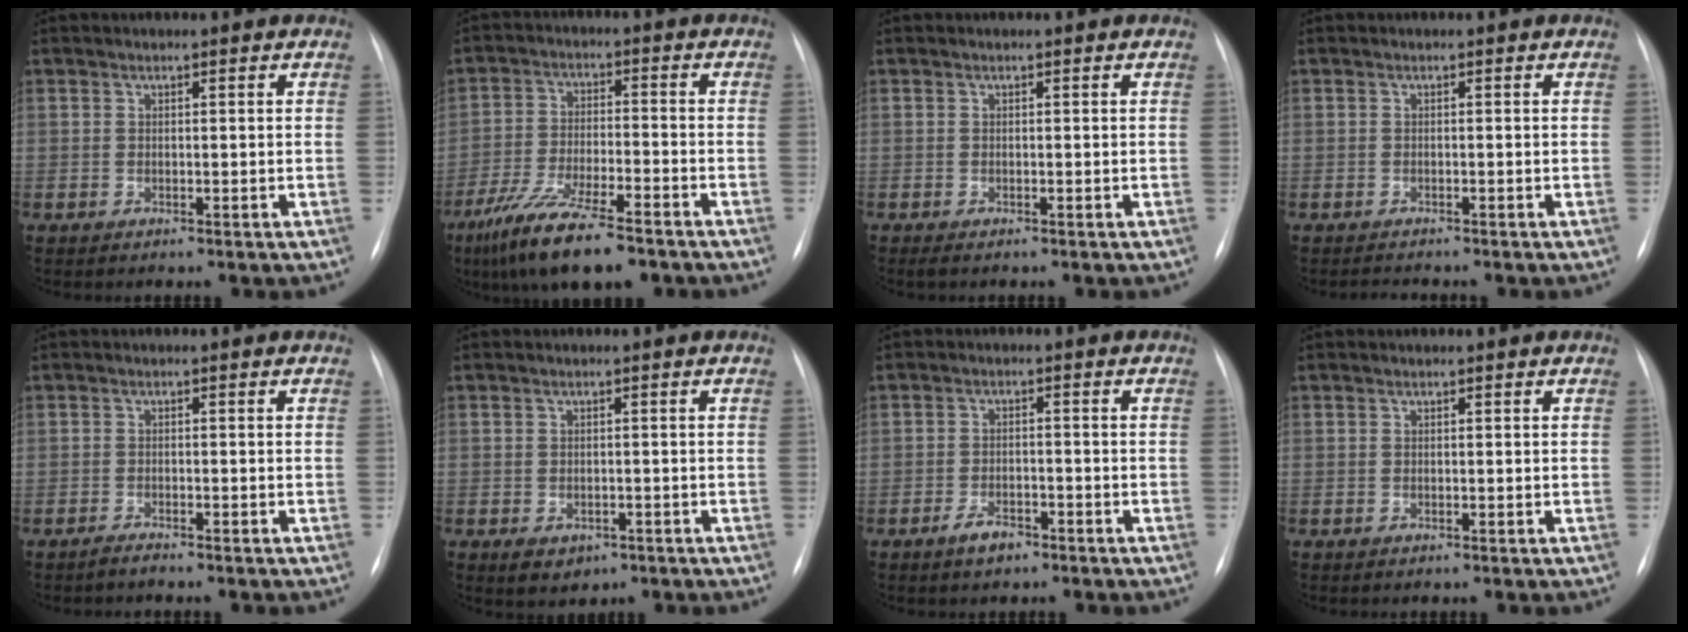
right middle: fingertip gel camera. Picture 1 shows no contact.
{"total": 12.9, "force": [-9.2, 2.5, 8.7], "torque": [-0.163, -0.028, -0.159]}
{"total": 0.0}
{"total": 1.1, "force": [-1.1, 0.0, 0.1], "torque": [-0.004, -0.007, -0.015]}
{"total": 1.1, "force": [-1.0, -0.1, 0.3], "torque": [-0.010, -0.002, -0.019]}
{"total": 3.4, "force": [-1.7, 2.4, 1.7], "torque": [-0.021, -0.001, -0.010]}
{"total": 3.3, "force": [-2.3, 1.5, 1.8], "torque": [-0.035, 0.002, -0.038]}
{"total": 0.0}